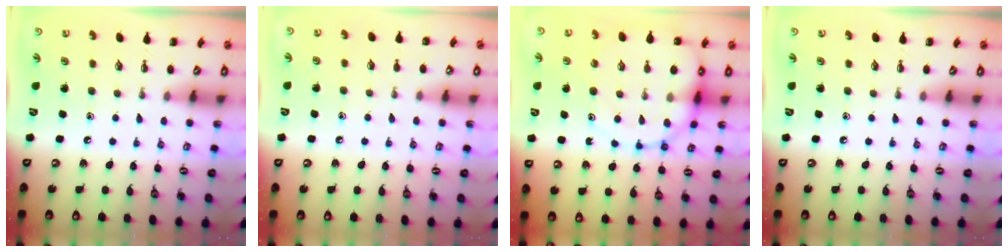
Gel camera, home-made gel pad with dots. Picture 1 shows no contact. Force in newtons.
{"total": 4.1, "press": 4.0, "slide": 0.9}
{"total": 14.7, "press": 14.4, "slide": 2.9}
{"total": 0.0}